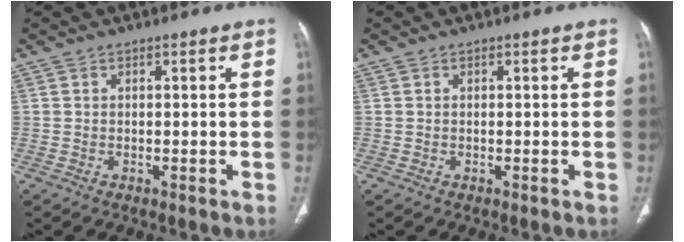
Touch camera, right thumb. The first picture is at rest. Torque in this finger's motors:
{"motor_torque": [0.09, 0.09, -0.13, 0.13, 0.00]}